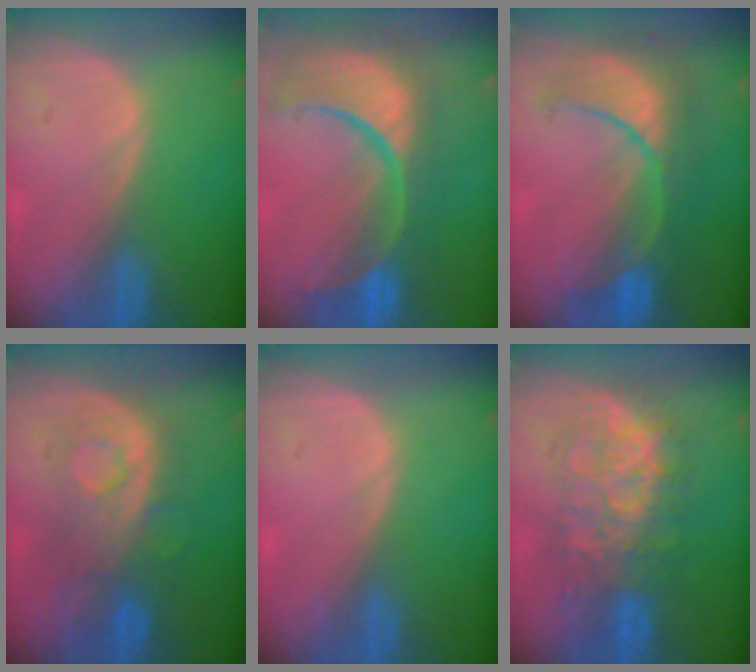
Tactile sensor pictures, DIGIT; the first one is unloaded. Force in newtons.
{"total": 14.3, "press": 11.4, "slide": 8.7}
{"total": 9.1, "press": 9.1, "slide": 0.6}
{"total": 8.3, "press": 8.3, "slide": 0.9}
{"total": 0.0}
{"total": 9.4, "press": 9.3, "slide": 0.6}